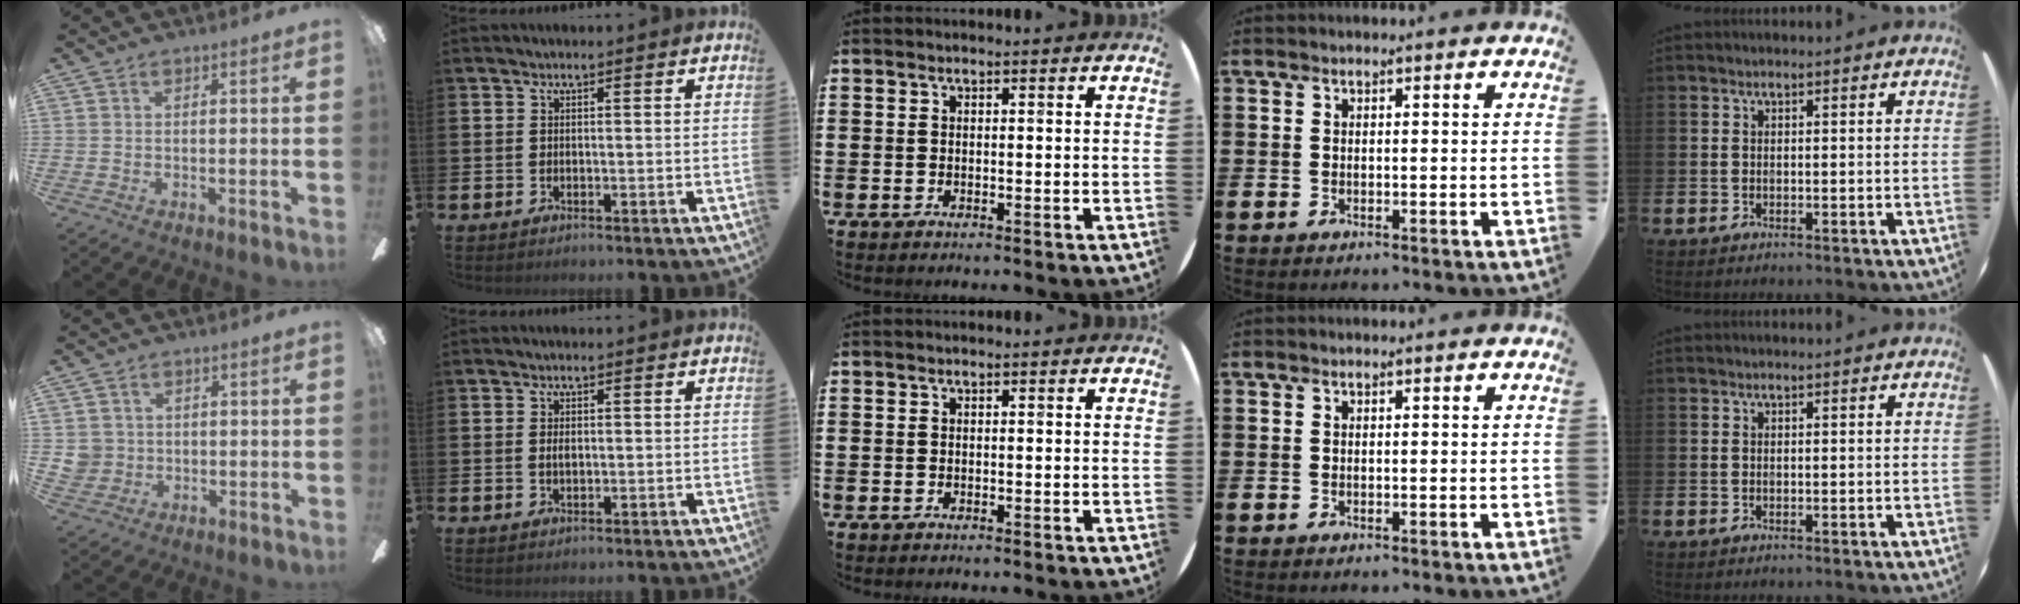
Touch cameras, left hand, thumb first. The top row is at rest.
{"thumb": {"total": 4.0, "force": [0.6, 4.0, 0.3], "torque": [-0.010, 0.008, 0.012]}, "index": {"total": 1.0, "force": [0.2, 0.5, 0.8], "torque": [-0.015, 0.004, 0.001]}}